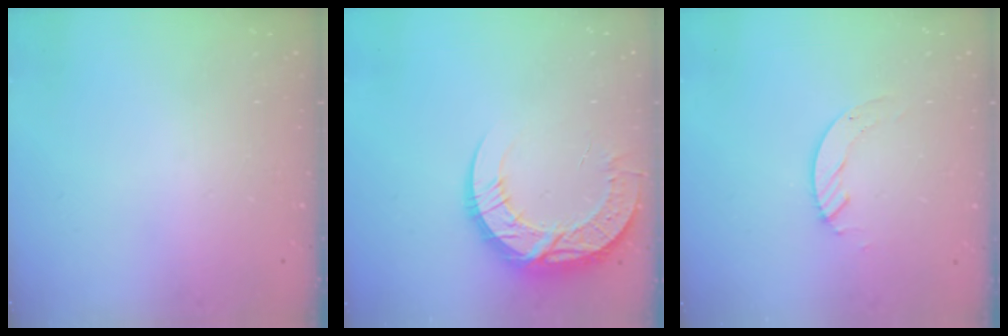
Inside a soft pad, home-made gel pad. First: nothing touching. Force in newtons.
{"total": 13.2, "press": 13.2, "slide": 1.0}
{"total": 3.5, "press": 3.5, "slide": 0.4}